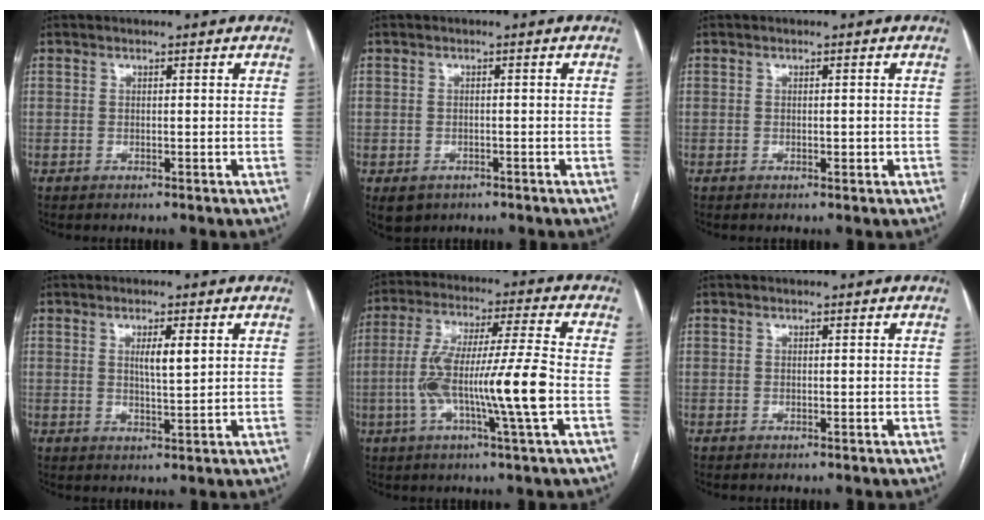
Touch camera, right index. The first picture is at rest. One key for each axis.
{"total": 4.7, "fx": -2.7, "fy": 3.7, "fz": 1.1, "tx": -0.015, "ty": 0.004, "tz": -0.033}
{"total": 0.8, "fx": -0.3, "fy": 0.4, "fz": 0.6, "tx": -0.009, "ty": 0.001, "tz": -0.003}
{"total": 3.5, "fx": 1.2, "fy": 0.5, "fz": 3.2, "tx": -0.055, "ty": -0.003, "tz": 0.019}
{"total": 14.1, "fx": -2.9, "fy": -0.4, "fz": 13.8, "tx": -0.262, "ty": 0.004, "tz": -0.057}
{"total": 0.0}